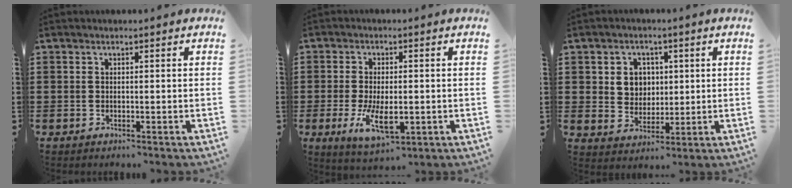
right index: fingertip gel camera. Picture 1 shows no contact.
{"total": 7.0, "force": [-1.3, 3.1, 6.1], "torque": [-0.122, -0.013, -0.025]}
{"total": 4.7, "force": [1.1, 4.2, 1.6], "torque": [-0.043, 0.011, 0.017]}